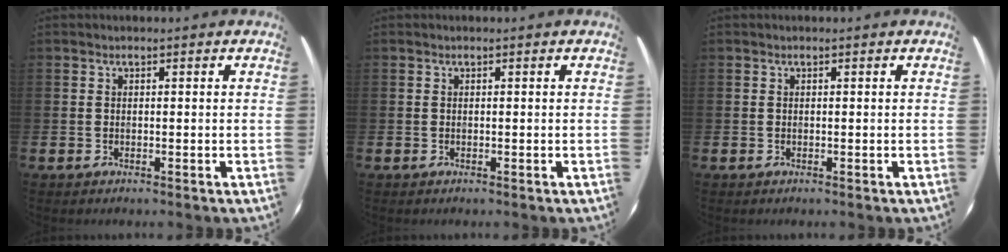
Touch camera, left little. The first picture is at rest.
{"total": 0.0}
{"total": 0.0}